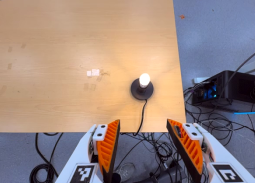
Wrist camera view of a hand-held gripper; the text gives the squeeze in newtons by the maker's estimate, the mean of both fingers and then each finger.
{"total": 0.0}